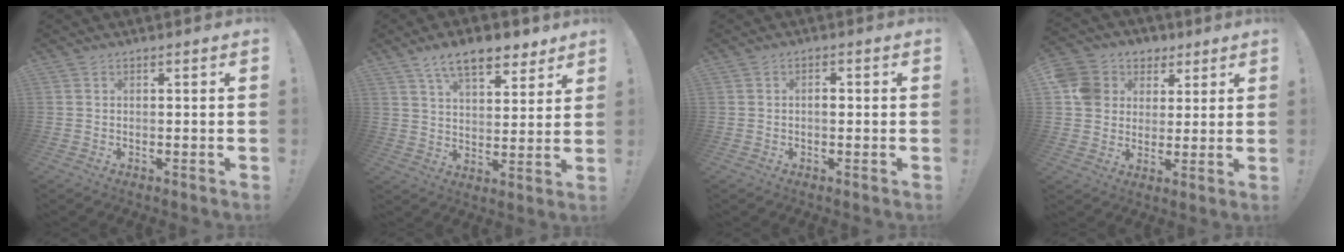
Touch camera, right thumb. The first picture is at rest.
{"total": 12.1, "force": [8.2, 5.2, 7.2], "torque": [-0.118, -0.034, 0.145]}
{"total": 1.6, "force": [-0.3, 0.9, 1.3], "torque": [-0.017, 0.002, -0.008]}
{"total": 10.9, "force": [2.8, 9.9, 3.5], "torque": [-0.039, -0.001, 0.061]}